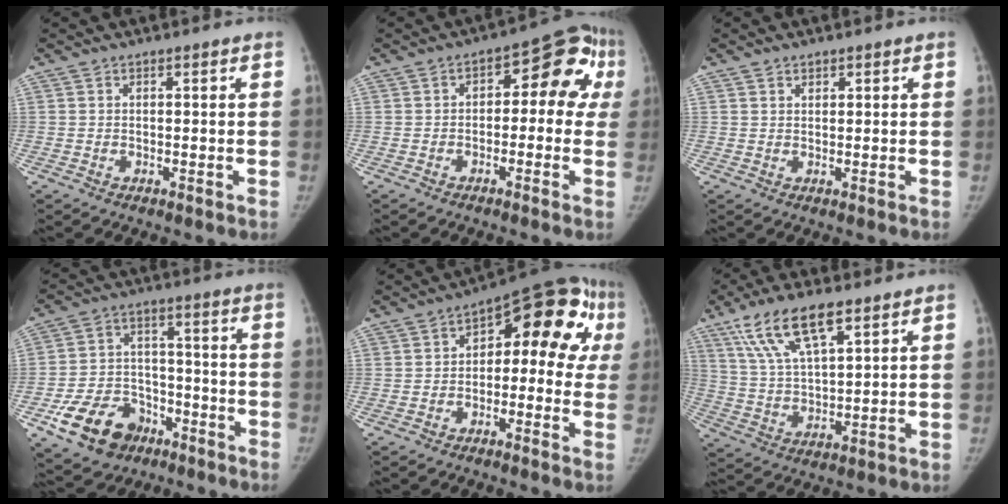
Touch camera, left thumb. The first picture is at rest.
{"total": 12.1, "force": [0.7, 6.9, 10.0], "torque": [-0.078, 0.049, -0.003]}
{"total": 1.2, "force": [0.8, 0.9, 0.2], "torque": [0.008, -0.004, 0.011]}
{"total": 13.6, "force": [-7.6, 9.6, 6.0], "torque": [-0.082, 0.051, -0.123]}
{"total": 16.1, "force": [1.8, 8.9, 13.3], "torque": [-0.121, 0.050, 0.010]}
{"total": 13.2, "force": [7.7, 4.3, 9.9], "torque": [-0.181, -0.018, 0.151]}